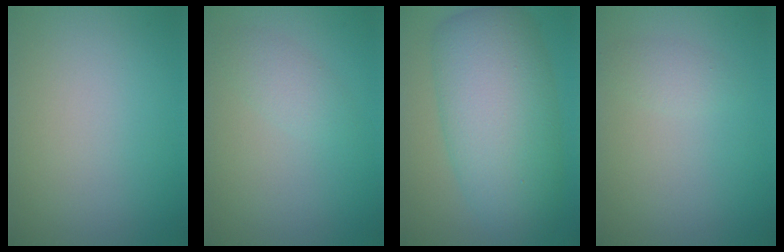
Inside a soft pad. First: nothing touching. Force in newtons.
{"total": 1.7, "press": 1.7, "slide": 0.0}
{"total": 11.0, "press": 11.0, "slide": 0.1}
{"total": 1.2, "press": 1.2, "slide": 0.0}